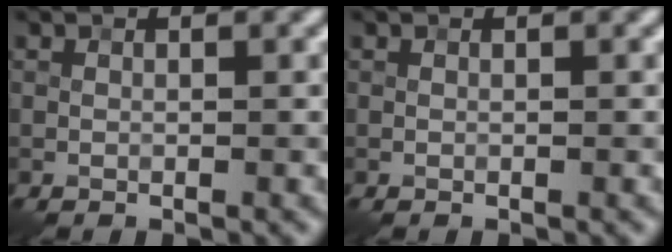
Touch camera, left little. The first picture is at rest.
{"total": 0.0}